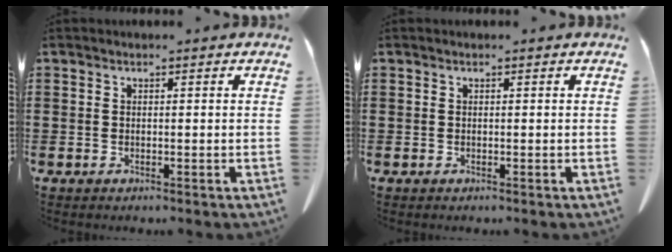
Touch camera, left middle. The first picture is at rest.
{"total": 0.0}